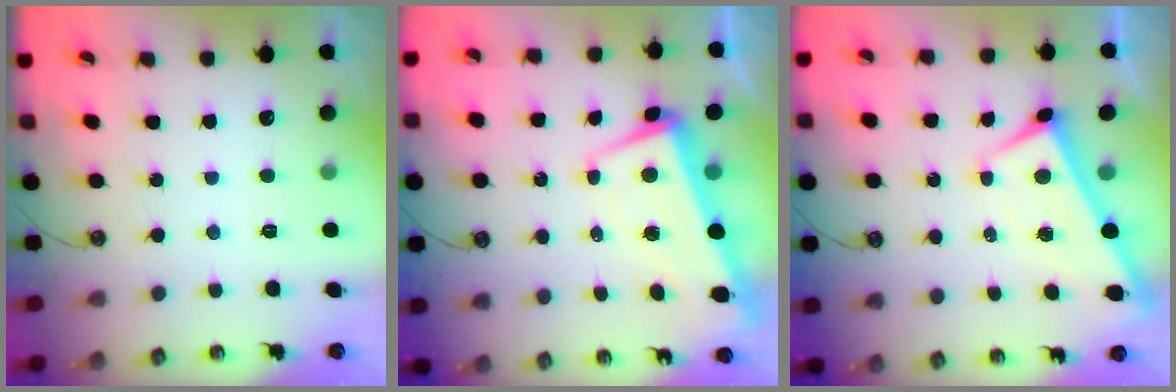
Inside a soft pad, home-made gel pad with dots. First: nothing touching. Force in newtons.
{"total": 1.9, "press": 0.8, "slide": 1.8}
{"total": 2.3, "press": 2.2, "slide": 0.2}